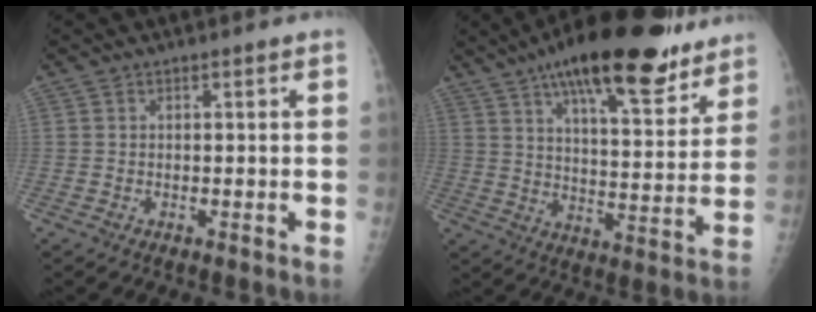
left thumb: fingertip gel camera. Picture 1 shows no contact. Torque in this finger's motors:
{"motor_torque": [0.85, 0.38, 1.55, -1.22, 0.31]}